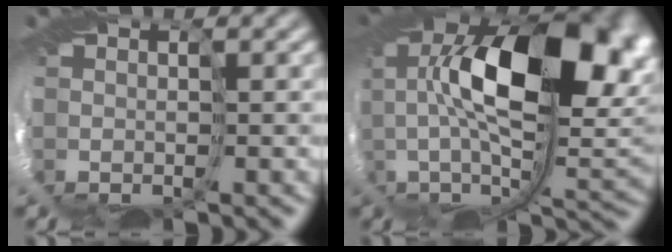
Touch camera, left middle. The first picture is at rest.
{"total": 11.9, "force": [1.5, 4.1, 11.0], "torque": [-0.182, 0.004, 0.018]}